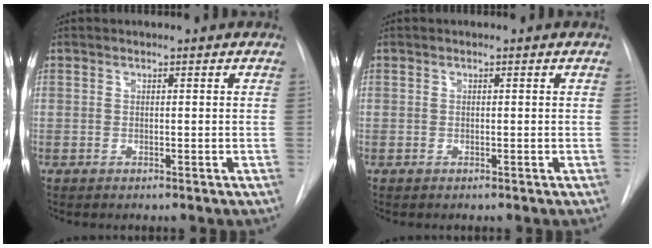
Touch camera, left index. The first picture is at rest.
{"total": 0.0}